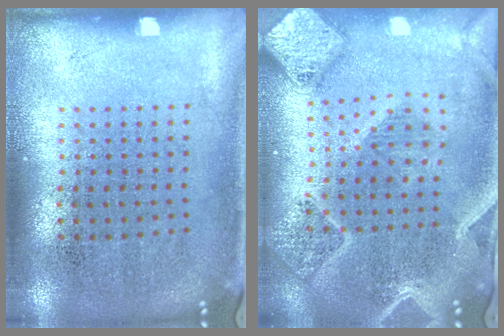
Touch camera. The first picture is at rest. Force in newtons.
{"total": 2.9, "press": 2.5, "slide": 1.4}